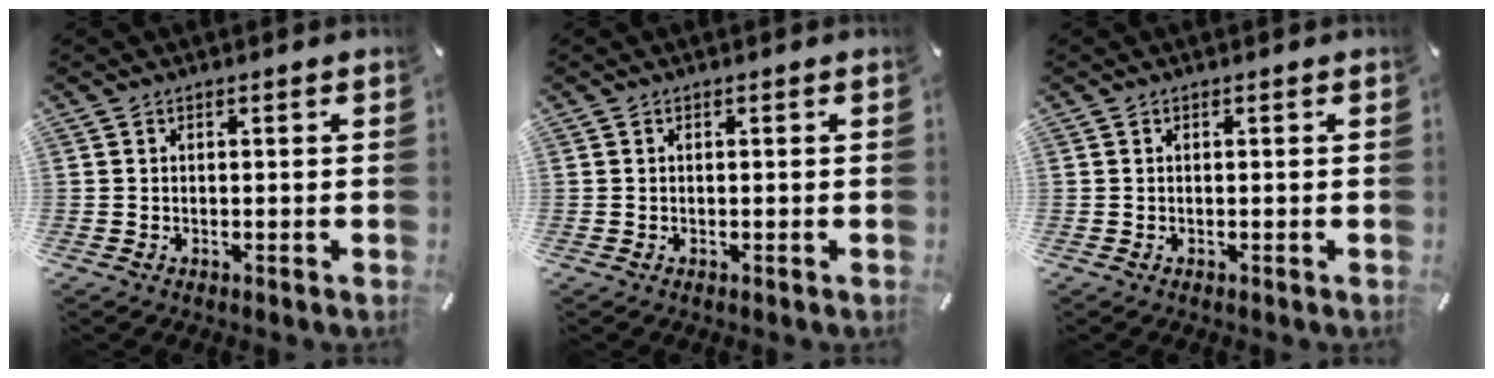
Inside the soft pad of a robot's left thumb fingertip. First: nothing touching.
{"total": 0.0}
{"total": 0.0}